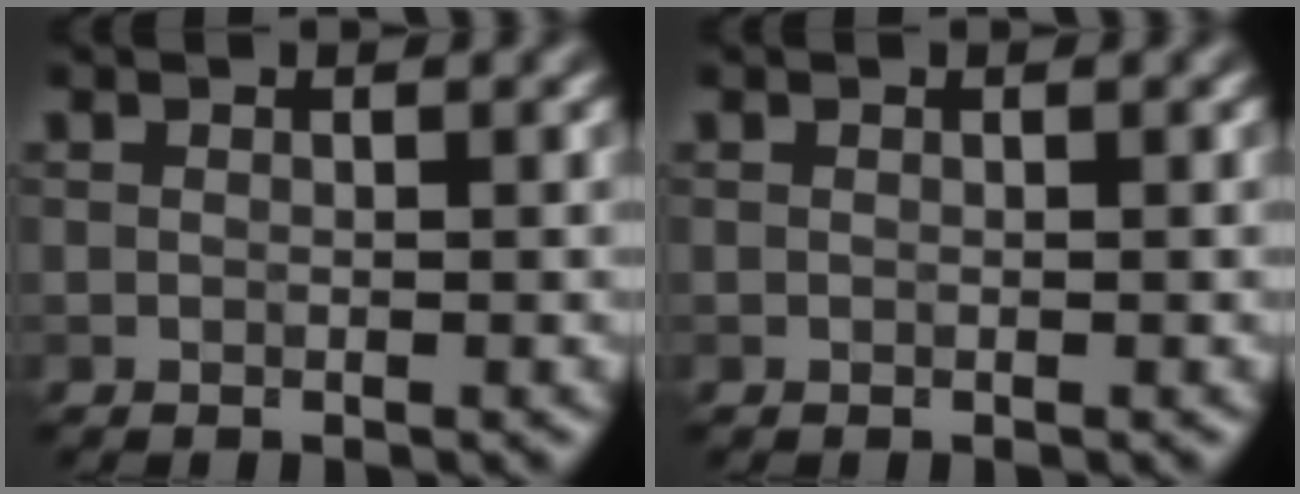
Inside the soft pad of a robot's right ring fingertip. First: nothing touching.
{"total": 0.0}